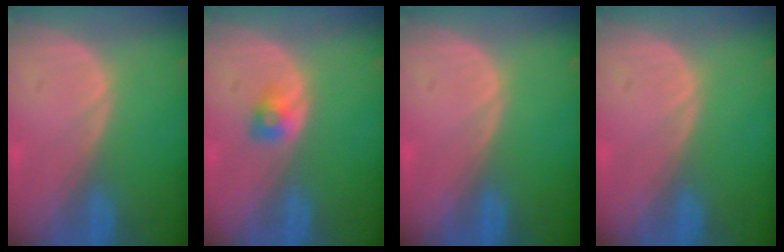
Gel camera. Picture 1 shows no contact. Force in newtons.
{"total": 2.0, "press": 2.0, "slide": 0.3}
{"total": 0.0}
{"total": 0.0}